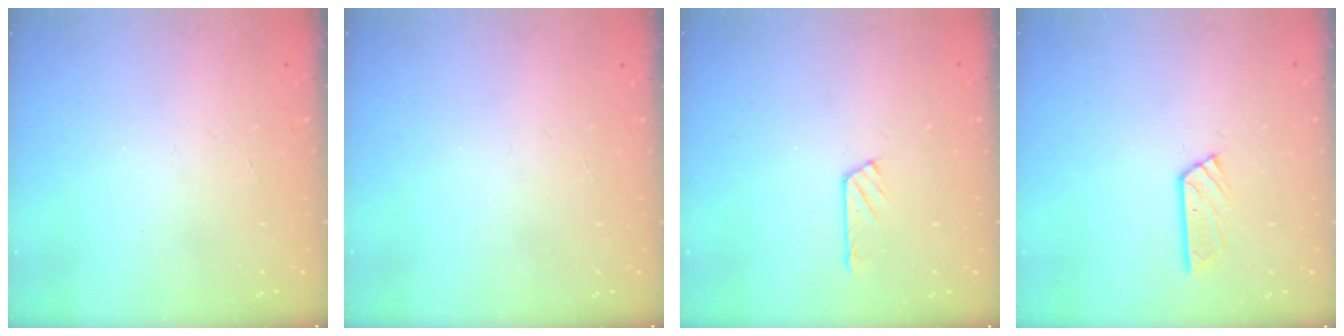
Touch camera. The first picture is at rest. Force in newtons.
{"total": 0.0}
{"total": 5.3, "press": 5.3, "slide": 0.6}
{"total": 5.2, "press": 5.2, "slide": 0.3}